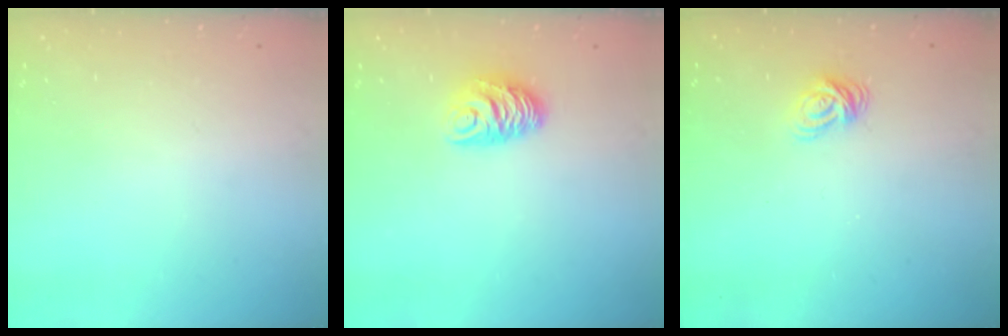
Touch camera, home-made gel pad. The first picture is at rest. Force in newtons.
{"total": 7.9, "press": 7.8, "slide": 0.6}
{"total": 7.6, "press": 7.6, "slide": 0.4}